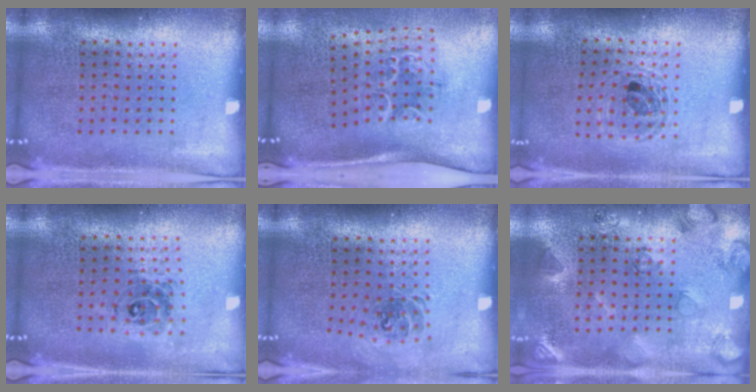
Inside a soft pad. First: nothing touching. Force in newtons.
{"total": 1.5, "press": 1.3, "slide": 0.8}
{"total": 1.0, "press": 1.0, "slide": 0.3}
{"total": 0.6, "press": 0.6, "slide": 0.2}
{"total": 0.9, "press": 0.8, "slide": 0.3}
{"total": 2.1, "press": 2.0, "slide": 0.8}